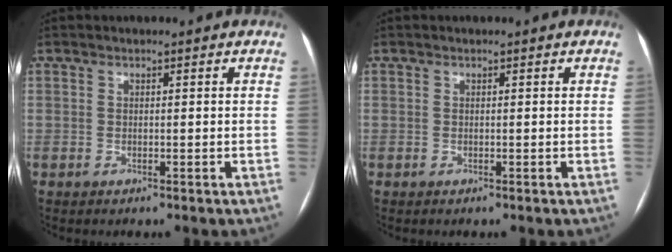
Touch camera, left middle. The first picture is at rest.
{"total": 0.0}